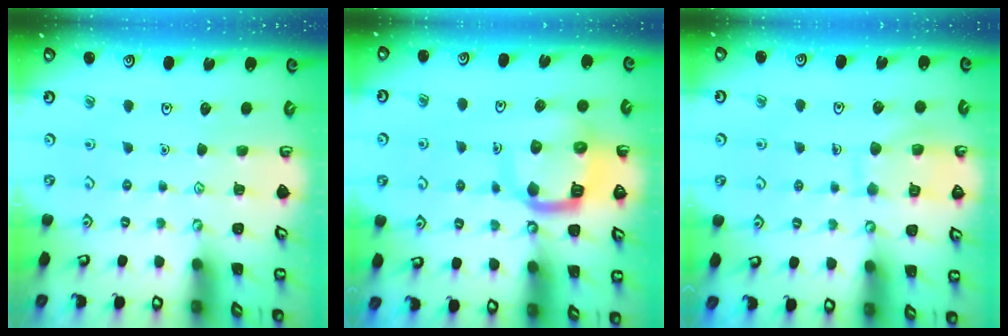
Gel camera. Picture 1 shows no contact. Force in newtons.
{"total": 10.7, "press": 10.6, "slide": 1.4}
{"total": 10.0, "press": 10.0, "slide": 0.8}